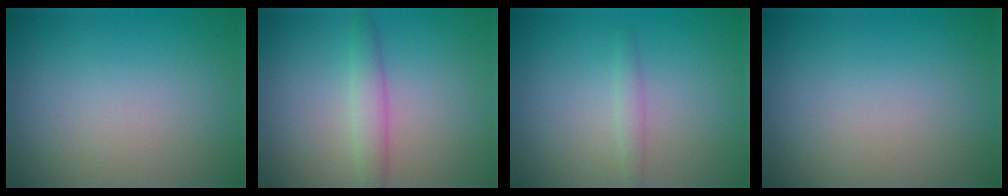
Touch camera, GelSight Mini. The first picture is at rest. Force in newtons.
{"total": 2.1, "press": 2.1, "slide": 0.1}
{"total": 1.1, "press": 1.1, "slide": 0.0}
{"total": 0.0}